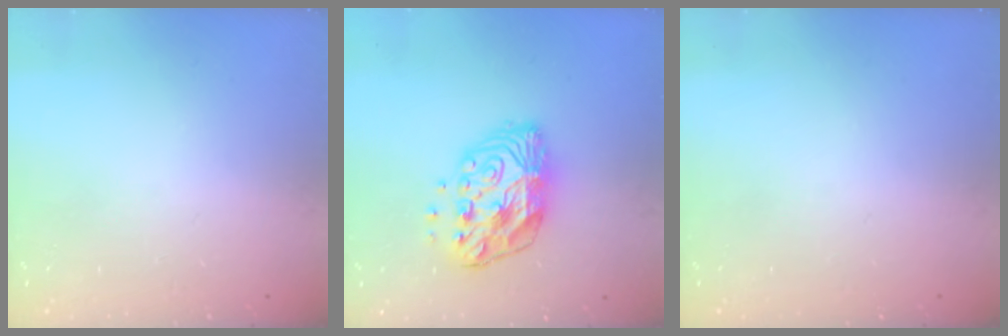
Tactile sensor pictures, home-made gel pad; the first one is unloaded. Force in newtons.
{"total": 12.5, "press": 12.5, "slide": 0.9}
{"total": 0.0}